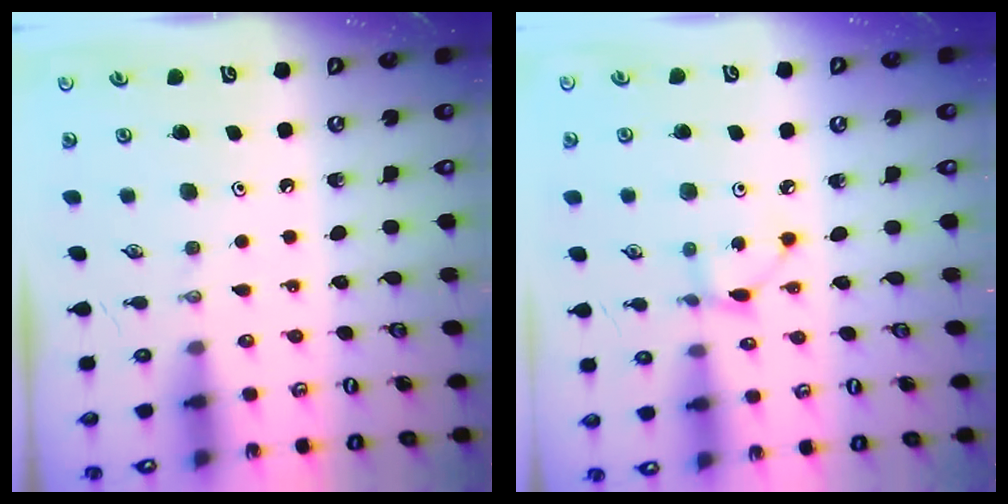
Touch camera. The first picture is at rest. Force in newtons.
{"total": 1.9, "press": 1.9, "slide": 0.3}